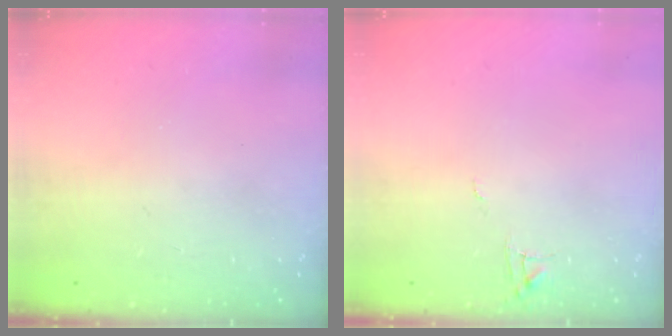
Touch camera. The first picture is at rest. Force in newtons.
{"total": 4.9, "press": 4.9, "slide": 0.5}